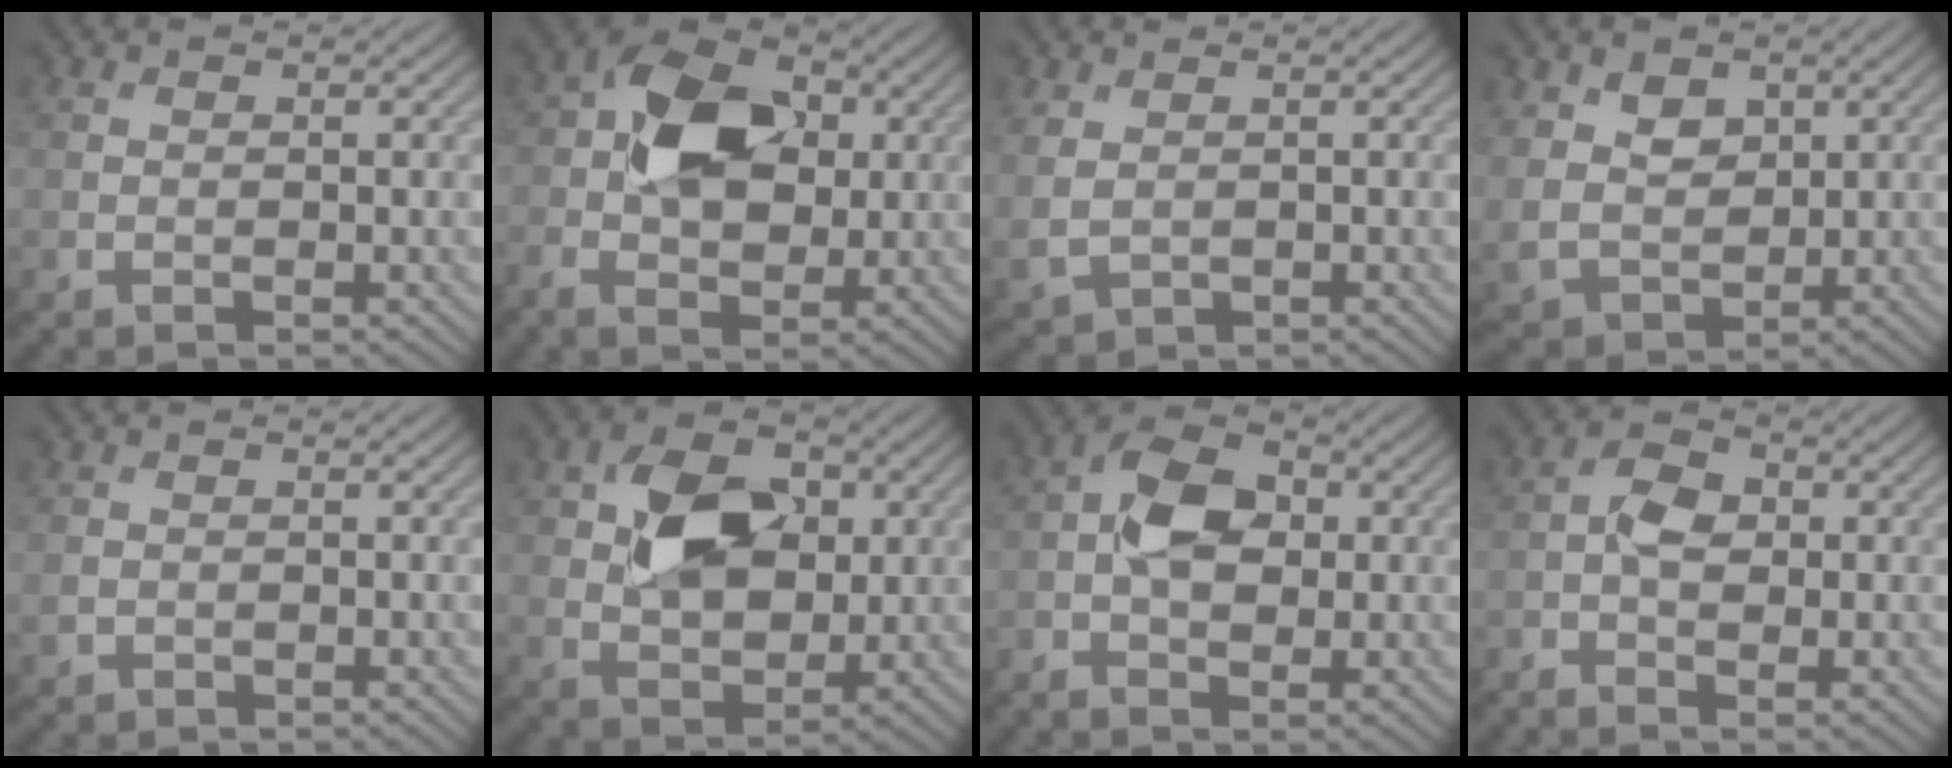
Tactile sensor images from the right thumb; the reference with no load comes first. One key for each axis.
{"total": 11.3, "fx": 0.9, "fy": 7.3, "fz": 8.7, "tx": -0.173, "ty": 0.016, "tz": 0.000}
{"total": 2.8, "fx": 0.7, "fy": 1.9, "fz": 1.9, "tx": -0.062, "ty": -0.006, "tz": 0.018}
{"total": 5.6, "fx": 2.4, "fy": 4.1, "fz": 3.0, "tx": -0.089, "ty": -0.008, "tz": 0.043}
{"total": 1.0, "fx": -0.1, "fy": 0.9, "fz": 0.4, "tx": -0.013, "ty": -0.005, "tz": 0.000}
{"total": 9.2, "fx": 1.9, "fy": 6.1, "fz": 6.6, "tx": -0.123, "ty": 0.005, "tz": 0.031}
{"total": 6.3, "fx": -0.2, "fy": 4.0, "fz": 4.9, "tx": -0.094, "ty": 0.013, "tz": -0.015}
{"total": 3.7, "fx": -0.9, "fy": 2.2, "fz": 2.8, "tx": -0.062, "ty": 0.006, "tz": -0.025}